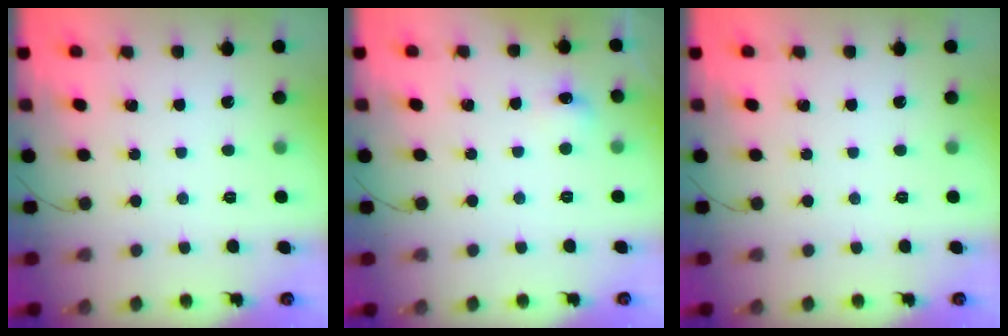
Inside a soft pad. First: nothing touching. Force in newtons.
{"total": 5.1, "press": 5.0, "slide": 1.3}
{"total": 0.0}